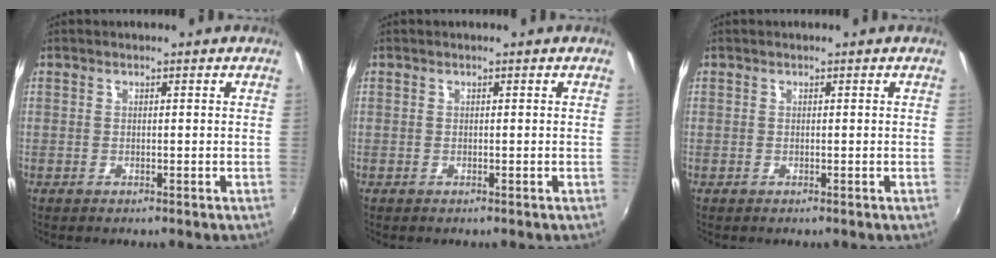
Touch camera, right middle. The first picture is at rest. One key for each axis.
{"total": 0.0}
{"total": 0.0}